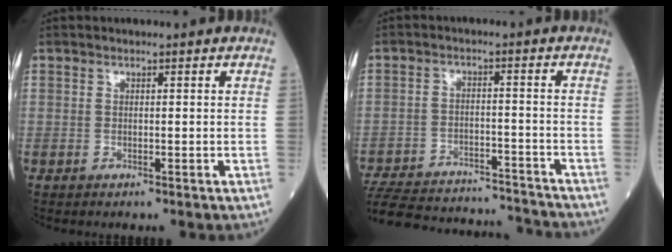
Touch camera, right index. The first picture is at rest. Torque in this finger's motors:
{"motor_torque": [-0.22, -0.36, -0.65, -0.21]}